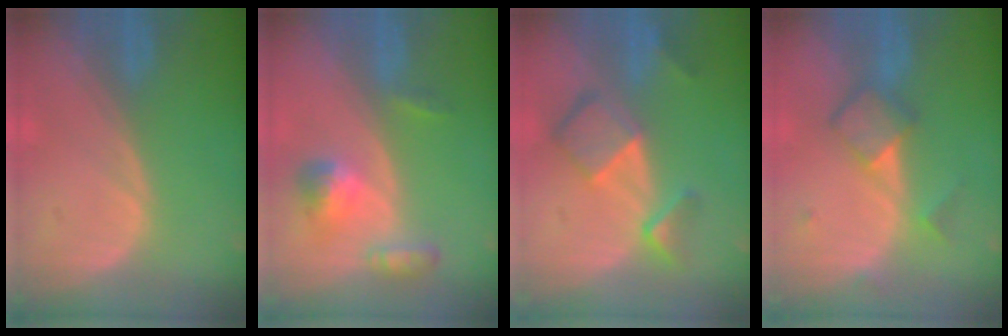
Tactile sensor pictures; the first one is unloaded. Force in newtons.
{"total": 5.7, "press": 5.2, "slide": 2.3}
{"total": 7.6, "press": 6.6, "slide": 3.8}
{"total": 5.0, "press": 5.0, "slide": 0.5}